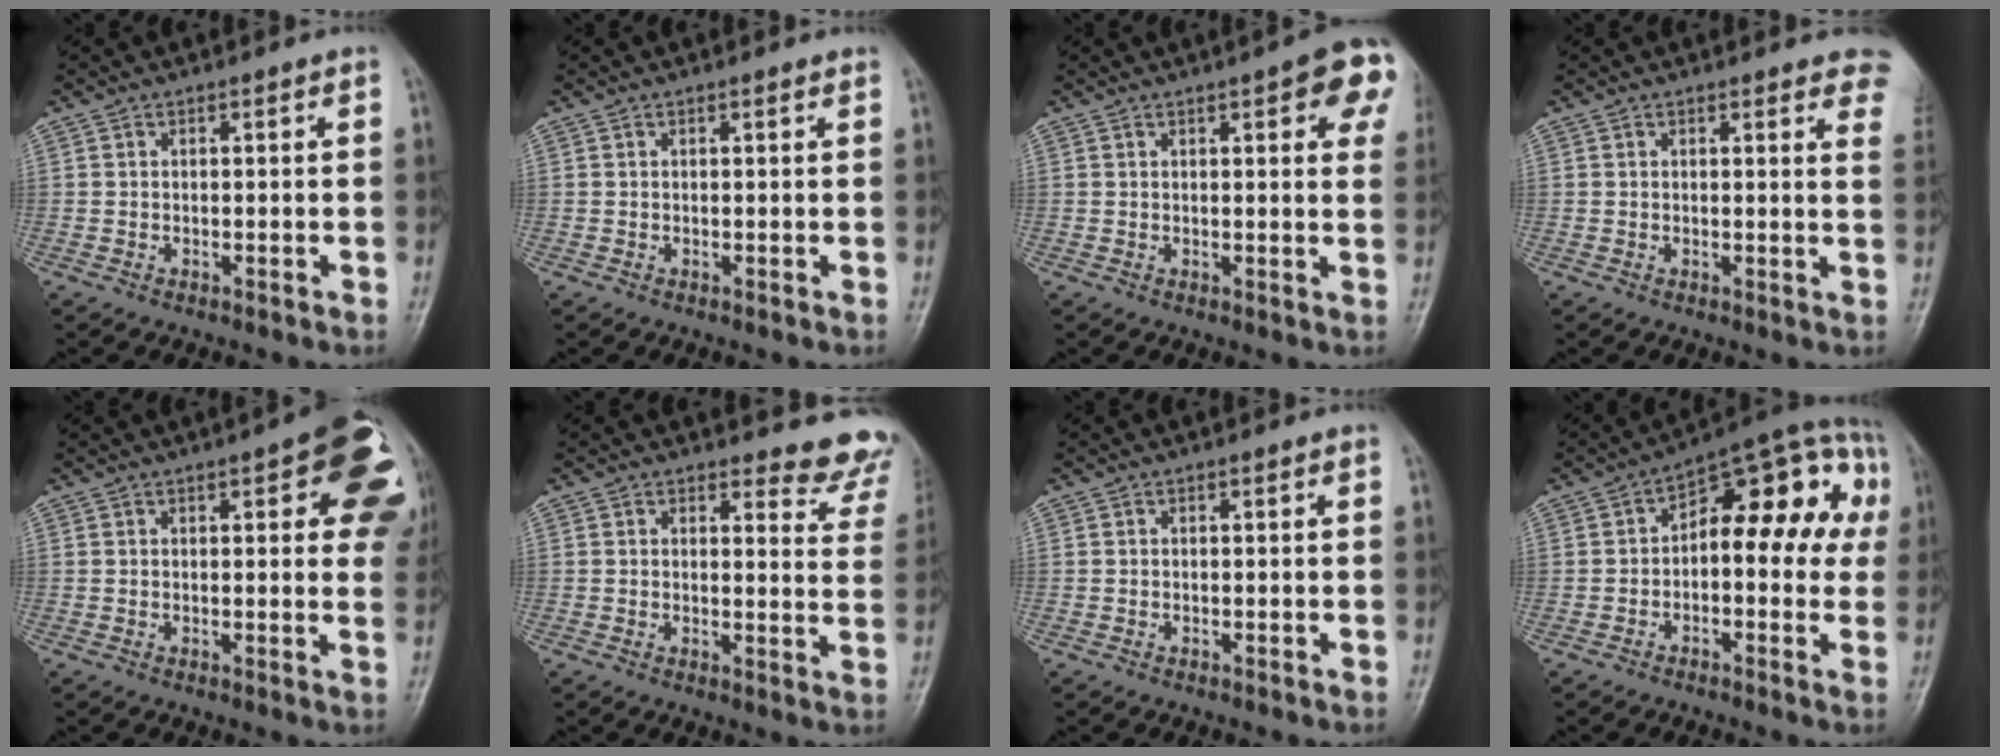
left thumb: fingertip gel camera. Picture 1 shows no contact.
{"total": 0.6, "force": [0.5, 0.0, 0.3], "torque": [-0.007, 0.001, 0.005]}
{"total": 9.7, "force": [4.2, 2.8, 8.2], "torque": [-0.070, -0.007, 0.042]}
{"total": 7.3, "force": [5.8, 2.3, 3.9], "torque": [-0.015, -0.020, 0.048]}
{"total": 15.4, "force": [5.3, 5.4, 13.5], "torque": [-0.132, -0.012, 0.050]}
{"total": 9.7, "force": [9.3, 2.7, 0.3], "torque": [0.044, -0.086, 0.072]}
{"total": 0.0}
{"total": 17.4, "force": [1.5, 9.0, 14.9], "torque": [-0.152, 0.053, 0.012]}